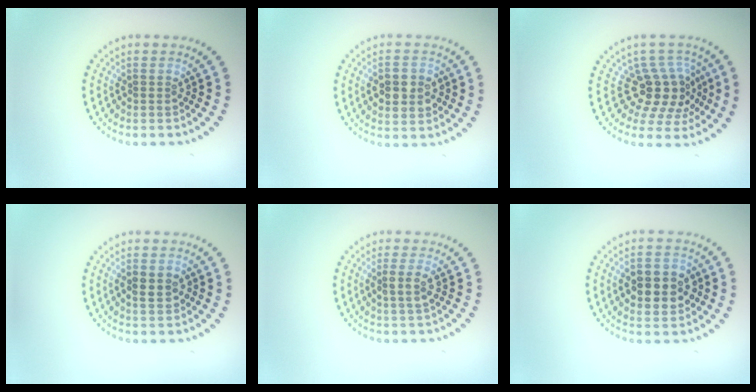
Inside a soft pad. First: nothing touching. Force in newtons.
{"total": 4.3, "press": 4.2, "slide": 0.3}
{"total": 4.2, "press": 3.5, "slide": 2.4}
{"total": 1.8, "press": 1.8, "slide": 0.1}
{"total": 1.7, "press": 1.7, "slide": 0.4}
{"total": 5.5, "press": 5.5, "slide": 0.3}